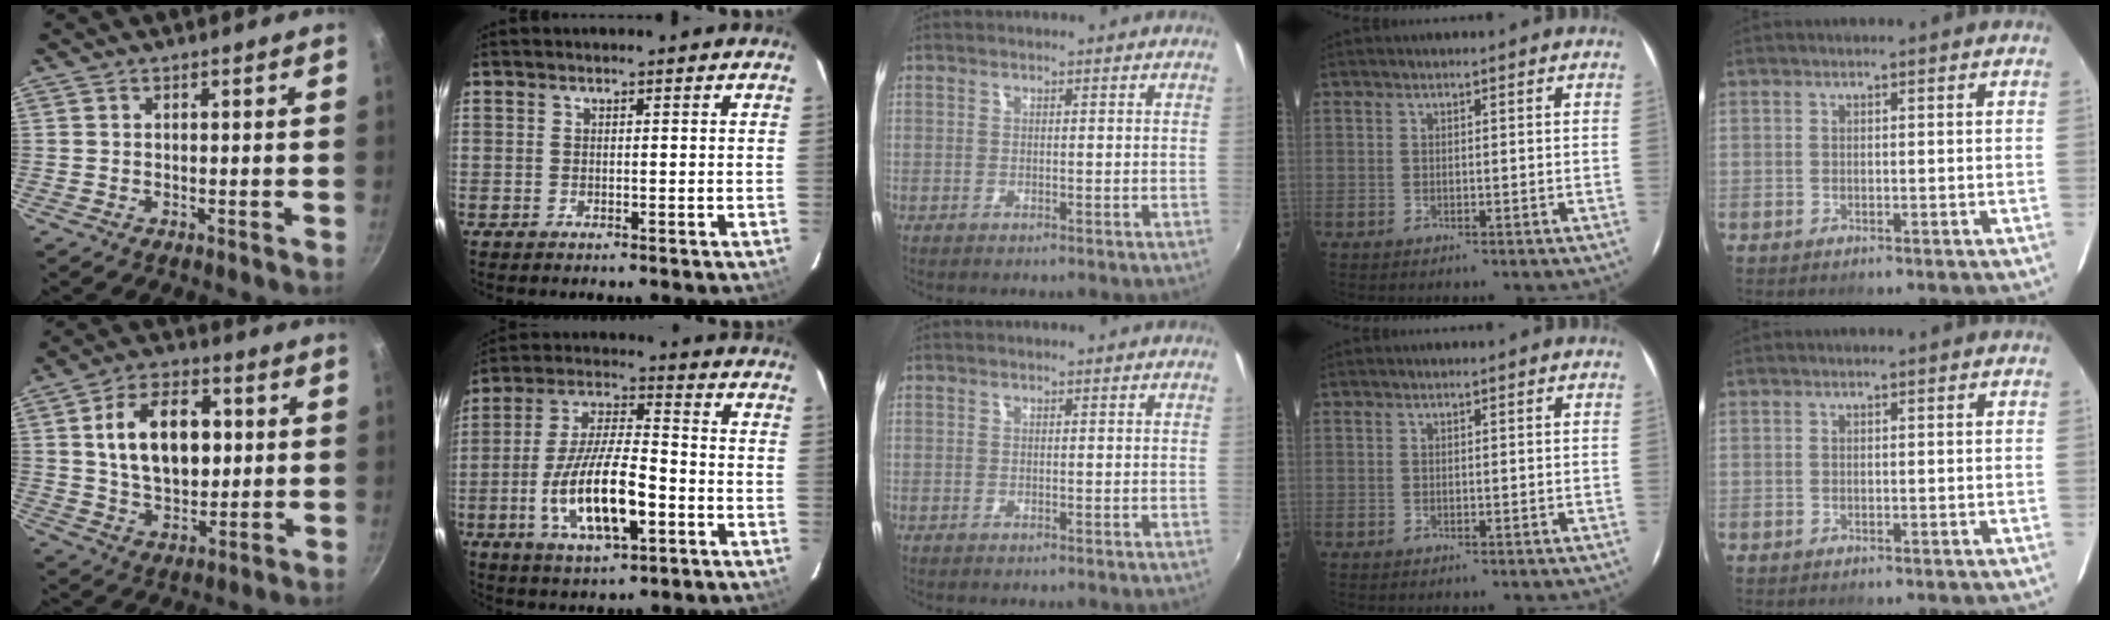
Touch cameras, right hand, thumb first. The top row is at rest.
{"thumb": {"total": 15.6, "force": [2.7, 9.9, 11.8], "torque": [-0.167, 0.001, 0.047]}, "index": {"total": 15.6, "force": [-5.1, 4.9, 13.9], "torque": [-0.280, -0.008, -0.088]}}